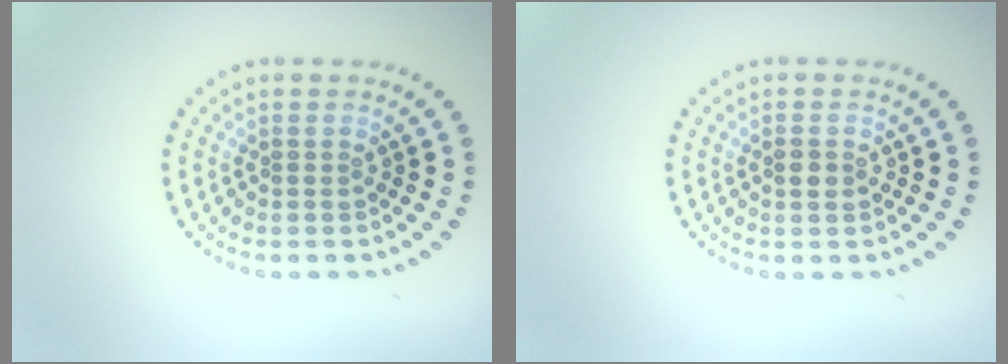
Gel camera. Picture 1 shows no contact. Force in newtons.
{"total": 1.1, "press": 1.1, "slide": 0.2}